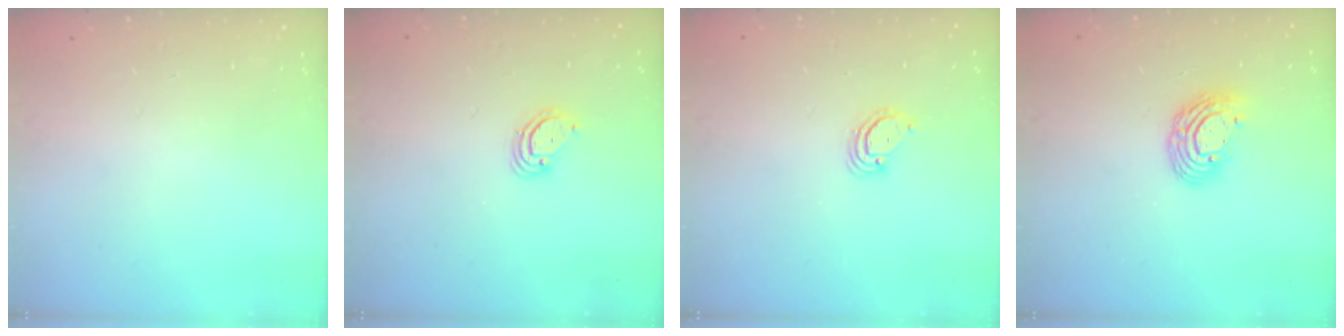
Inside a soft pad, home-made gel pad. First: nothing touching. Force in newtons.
{"total": 3.8, "press": 3.8, "slide": 0.3}
{"total": 2.9, "press": 2.9, "slide": 0.3}
{"total": 9.5, "press": 9.5, "slide": 0.7}